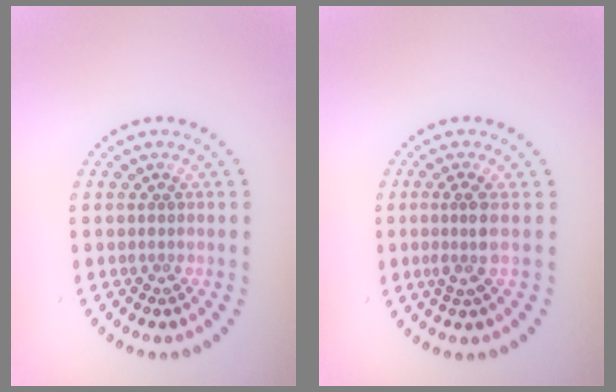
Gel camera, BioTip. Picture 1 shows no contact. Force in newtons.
{"total": 2.1, "press": 1.5, "slide": 1.5}